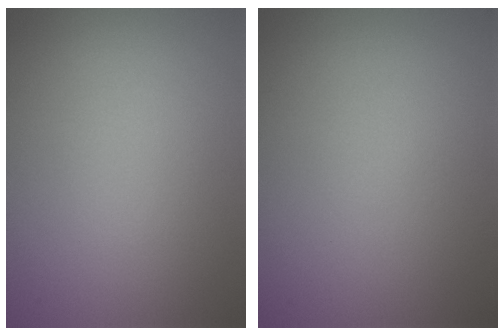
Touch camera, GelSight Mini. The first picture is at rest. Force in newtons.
{"total": 0.0}